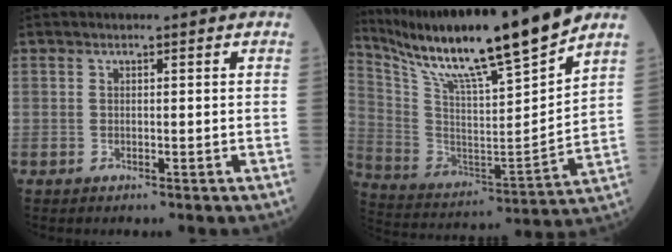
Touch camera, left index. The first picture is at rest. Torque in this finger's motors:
{"motor_torque": [1.01, -1.13, 0.41, 0.19]}